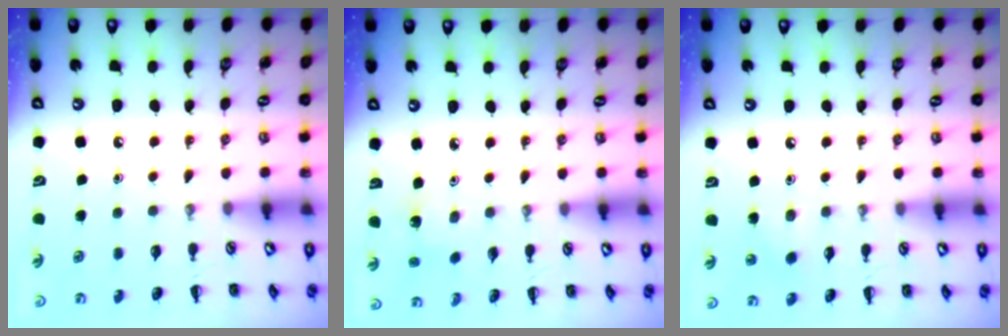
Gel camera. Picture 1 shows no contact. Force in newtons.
{"total": 1.7, "press": 1.5, "slide": 0.7}
{"total": 2.1, "press": 2.0, "slide": 0.8}